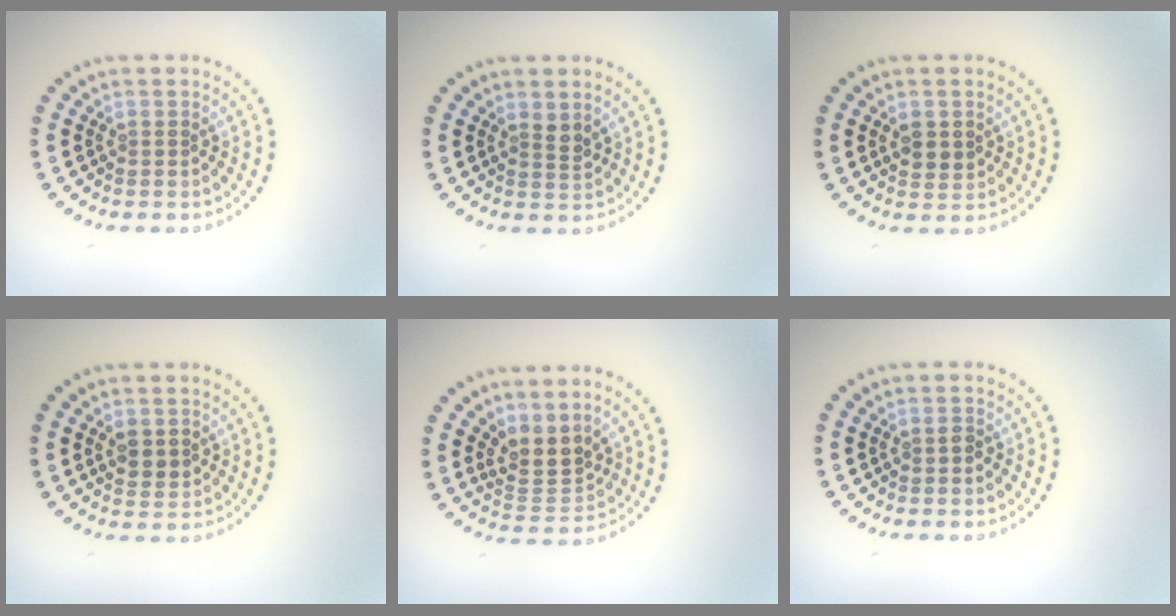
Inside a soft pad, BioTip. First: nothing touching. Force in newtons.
{"total": 1.2, "press": 0.9, "slide": 0.8}
{"total": 1.8, "press": 1.7, "slide": 0.4}
{"total": 1.8, "press": 1.8, "slide": 0.5}
{"total": 3.1, "press": 2.3, "slide": 2.0}
{"total": 0.7, "press": 0.7, "slide": 0.1}